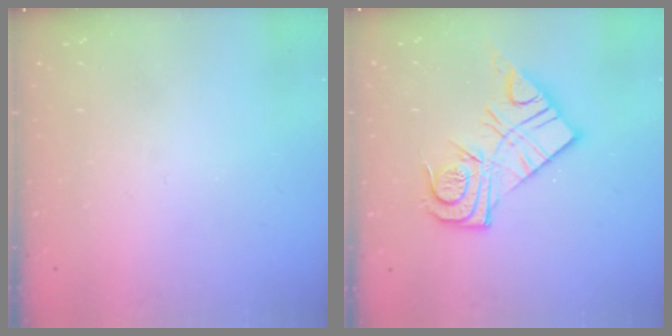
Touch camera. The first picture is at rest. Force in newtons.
{"total": 13.2, "press": 13.1, "slide": 1.0}